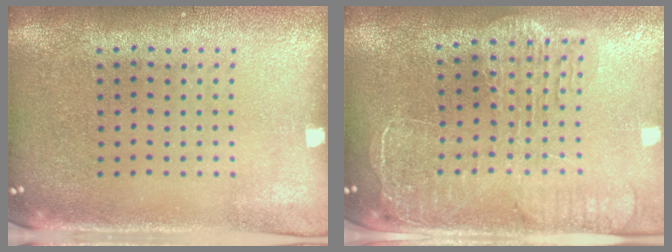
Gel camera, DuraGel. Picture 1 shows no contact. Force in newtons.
{"total": 2.5, "press": 2.2, "slide": 1.3}